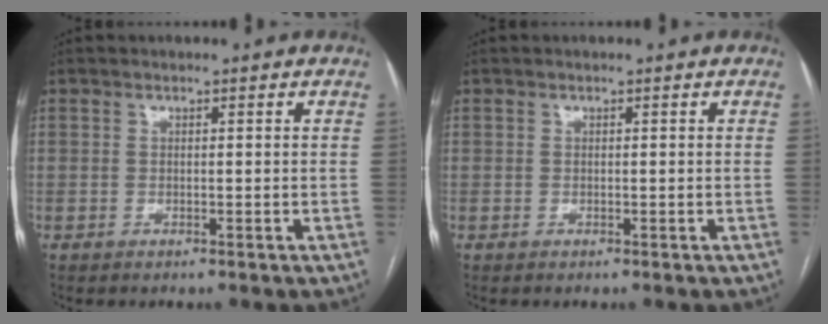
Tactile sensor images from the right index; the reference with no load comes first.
{"total": 0.0}